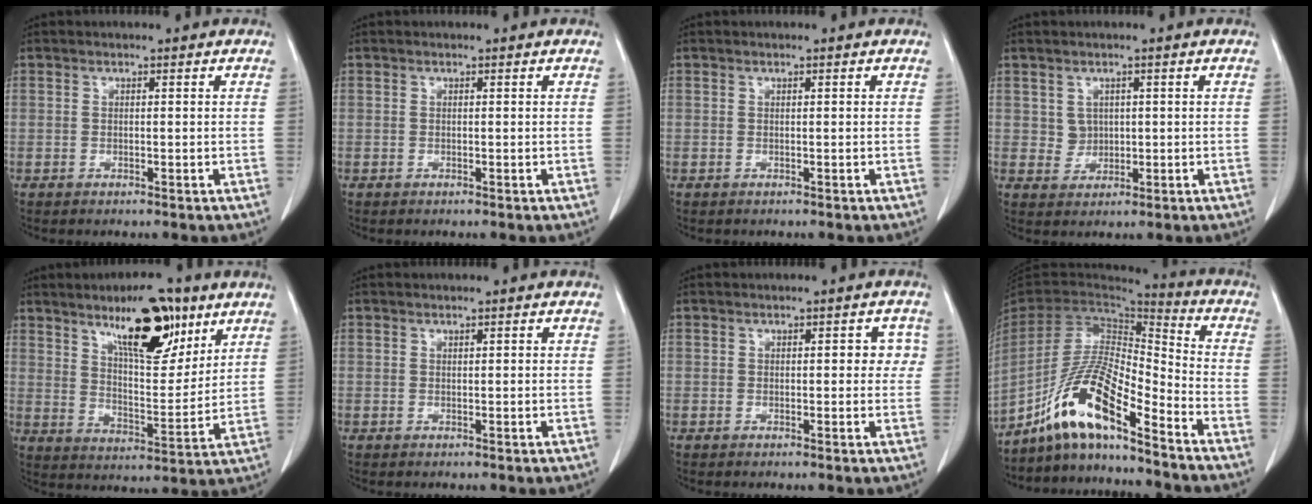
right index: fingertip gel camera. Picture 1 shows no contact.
{"total": 0.0}
{"total": 0.0}
{"total": 2.5, "force": [0.7, 2.3, 0.8], "torque": [-0.014, 0.000, 0.017]}
{"total": 14.0, "force": [8.6, 4.1, 10.2], "torque": [-0.158, 0.001, 0.145]}
{"total": 0.6, "force": [0.2, 0.1, 0.5], "torque": [-0.011, 0.001, 0.005]}
{"total": 3.1, "force": [0.5, 1.8, 2.5], "torque": [-0.019, 0.019, 0.004]}
{"total": 14.2, "force": [-10.2, 1.6, 9.8], "torque": [-0.194, 0.005, -0.189]}